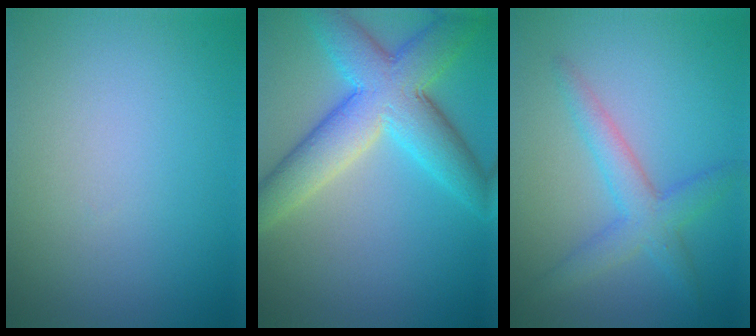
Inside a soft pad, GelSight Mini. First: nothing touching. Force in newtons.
{"total": 8.4, "press": 8.4, "slide": 0.4}
{"total": 3.6, "press": 3.6, "slide": 0.0}